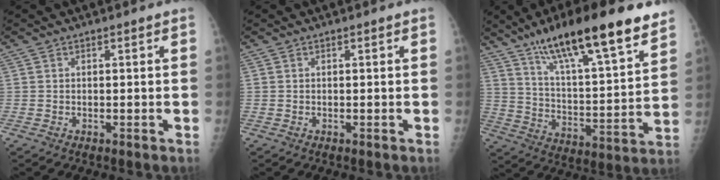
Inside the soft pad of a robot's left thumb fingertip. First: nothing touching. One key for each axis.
{"total": 0.0}
{"total": 23.9, "fx": 16.2, "fy": 5.1, "fz": 16.8, "tx": -0.252, "ty": -0.057, "tz": 0.267}